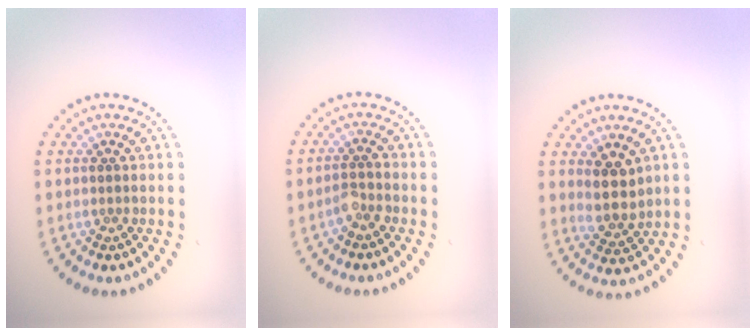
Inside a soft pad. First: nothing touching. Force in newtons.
{"total": 1.6, "press": 1.4, "slide": 0.9}
{"total": 2.9, "press": 2.6, "slide": 1.3}